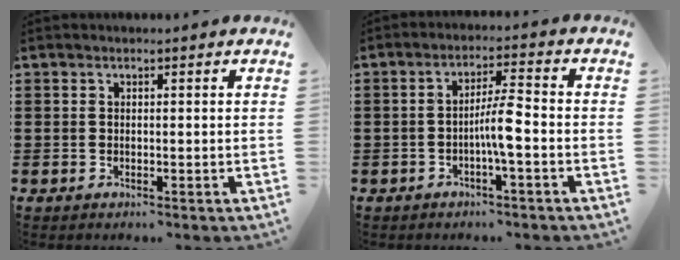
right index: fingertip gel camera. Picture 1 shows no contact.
{"total": 5.0, "force": [-1.6, 0.4, 4.7], "torque": [-0.090, 0.001, -0.035]}